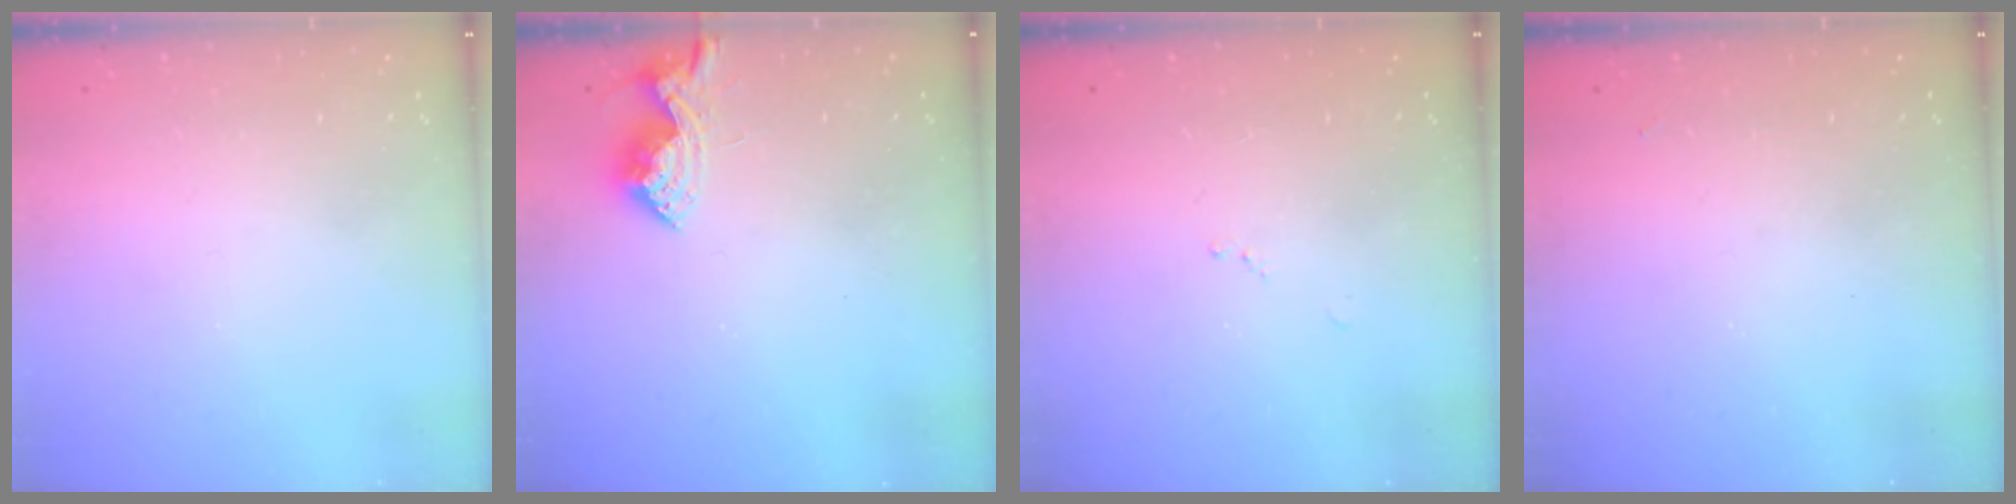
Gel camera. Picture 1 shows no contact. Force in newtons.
{"total": 10.1, "press": 10.1, "slide": 0.5}
{"total": 5.5, "press": 5.5, "slide": 0.8}
{"total": 1.3, "press": 1.3, "slide": 0.3}